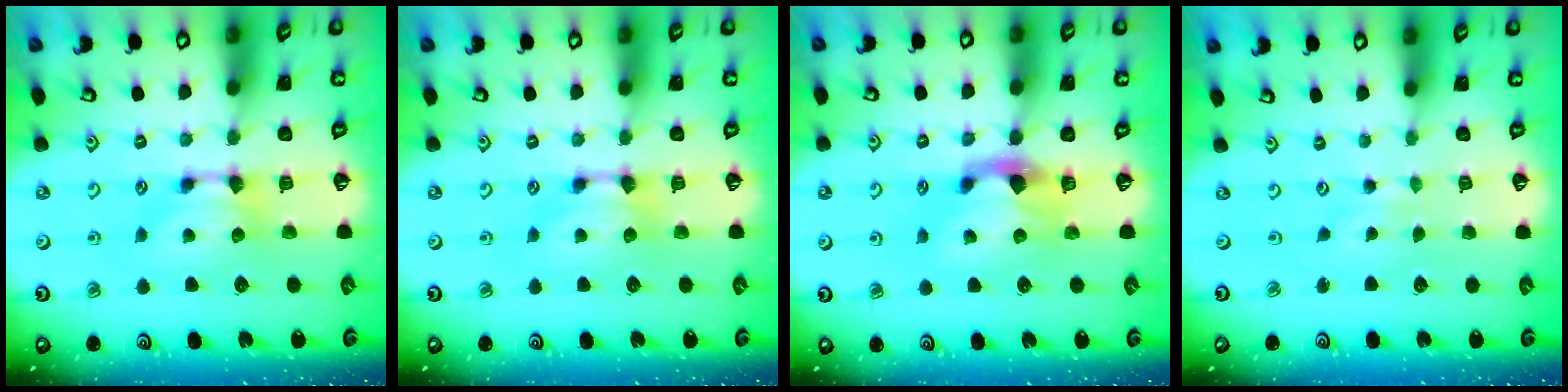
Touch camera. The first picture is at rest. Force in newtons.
{"total": 0.0}
{"total": 2.3, "press": 1.9, "slide": 1.3}
{"total": 3.7, "press": 3.7, "slide": 0.2}